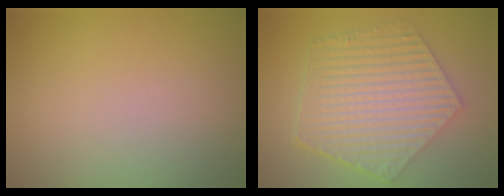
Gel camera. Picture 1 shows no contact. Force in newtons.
{"total": 6.5, "press": 4.9, "slide": 4.3}